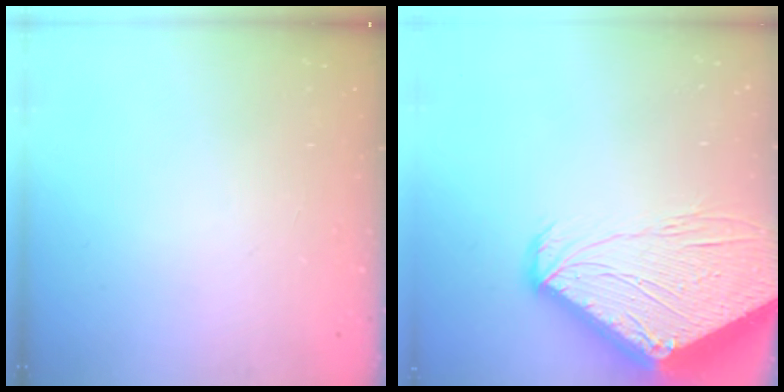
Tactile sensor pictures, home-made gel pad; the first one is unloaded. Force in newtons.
{"total": 12.6, "press": 12.6, "slide": 1.2}